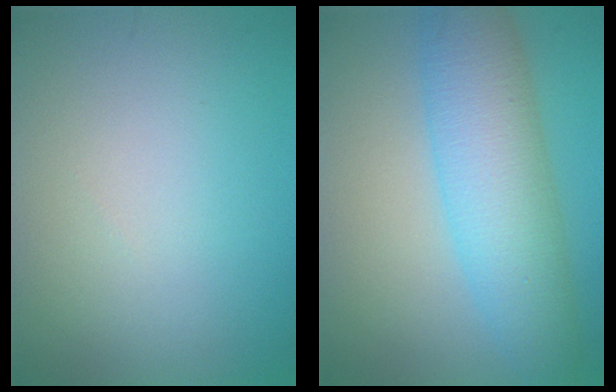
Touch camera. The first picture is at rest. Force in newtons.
{"total": 7.2, "press": 7.2, "slide": 0.2}